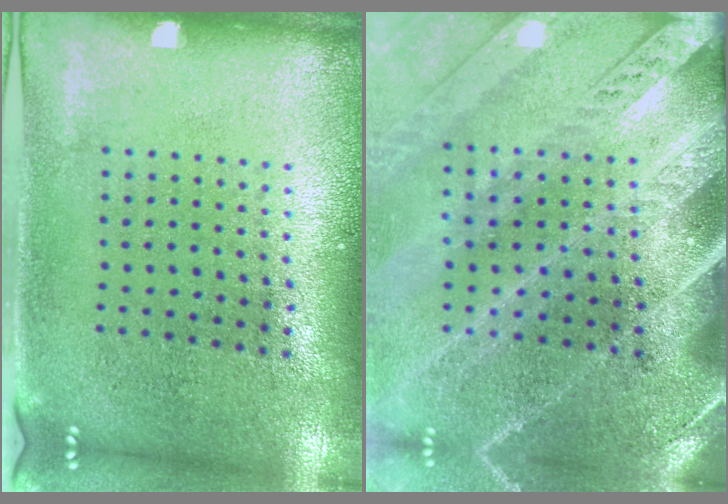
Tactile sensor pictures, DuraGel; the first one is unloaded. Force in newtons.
{"total": 3.3, "press": 2.8, "slide": 1.8}